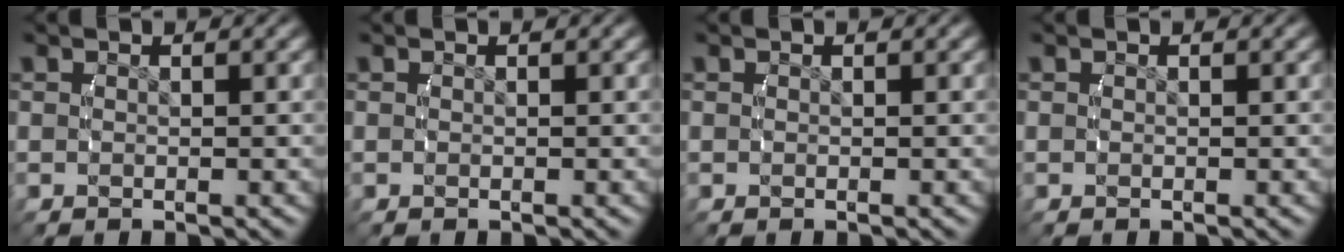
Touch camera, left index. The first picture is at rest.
{"total": 0.0}
{"total": 0.0}
{"total": 0.0}